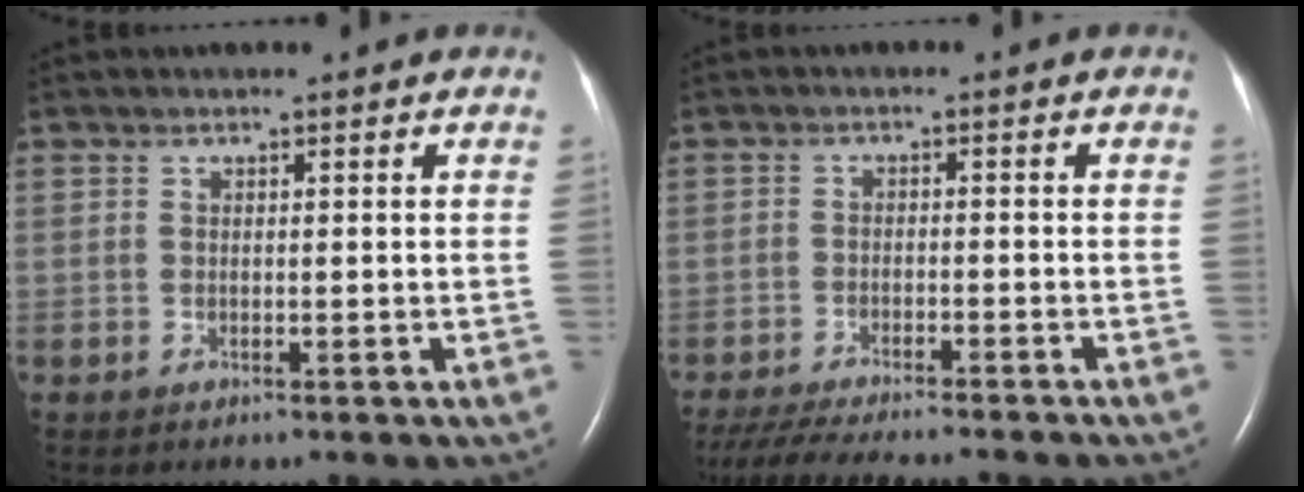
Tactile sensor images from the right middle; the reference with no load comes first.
{"total": 14.6, "force": [-12.8, 1.5, 6.8], "torque": [-0.116, -0.029, -0.185]}